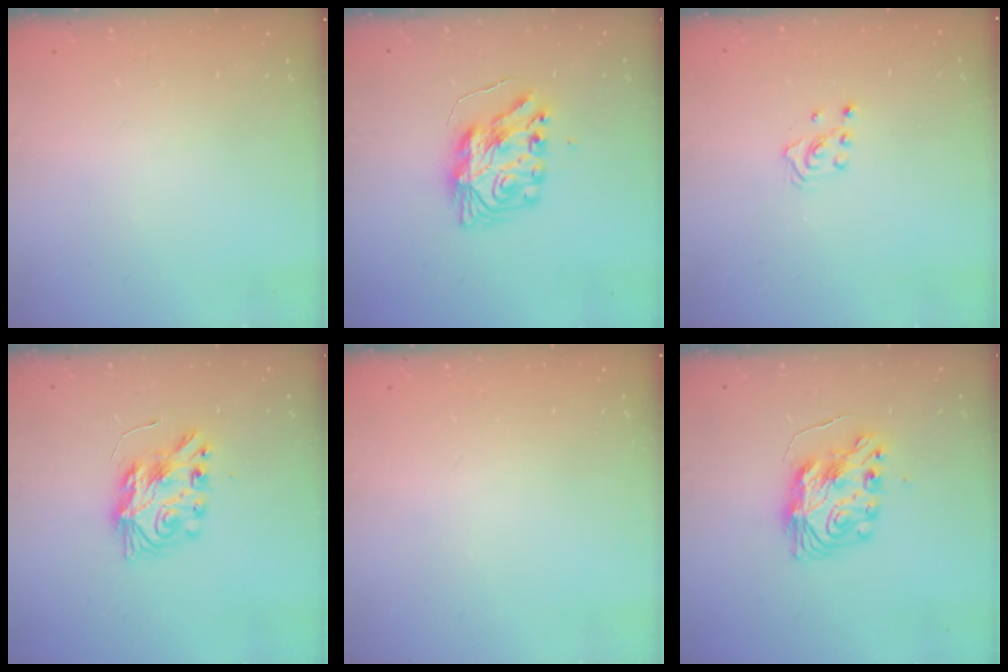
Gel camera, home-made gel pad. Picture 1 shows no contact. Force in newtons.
{"total": 9.3, "press": 9.3, "slide": 0.7}
{"total": 2.4, "press": 2.2, "slide": 0.8}
{"total": 8.4, "press": 8.4, "slide": 0.7}
{"total": 0.0}
{"total": 9.0, "press": 9.0, "slide": 0.9}